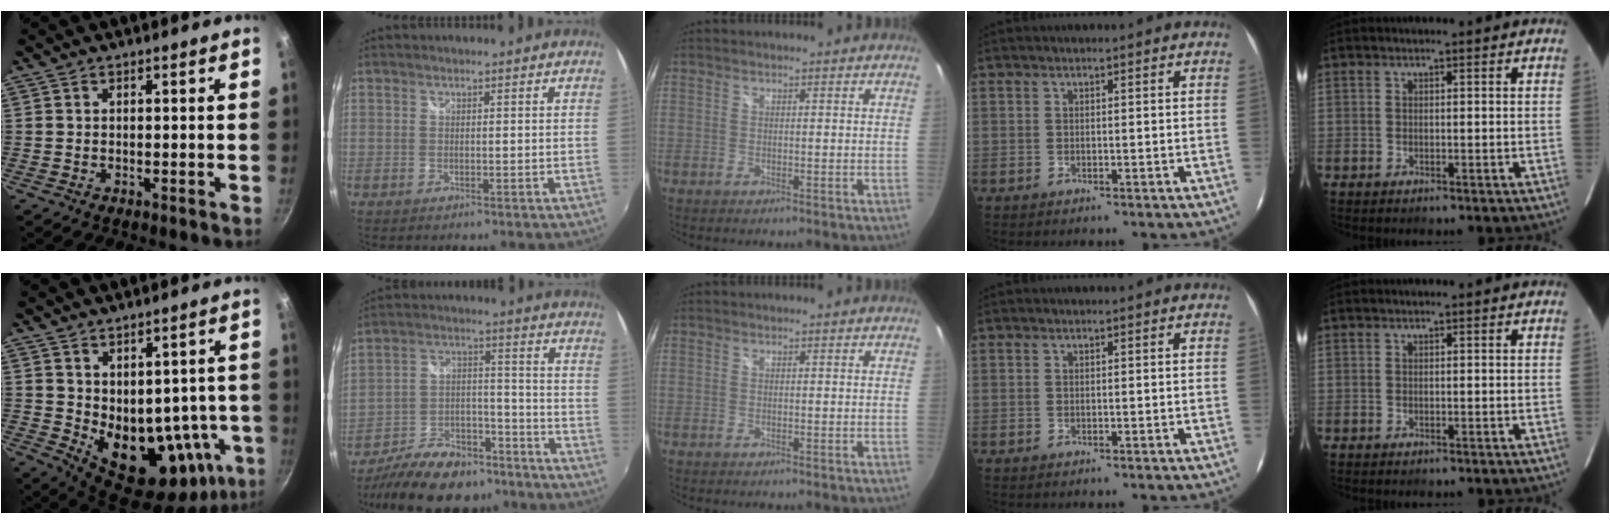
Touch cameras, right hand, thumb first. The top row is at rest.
{"thumb": {"total": 17.8, "force": [-1.0, 11.6, 13.5], "torque": [-0.135, -0.020, 0.018]}, "index": {"total": 19.6, "force": [-14.9, 9.1, 8.9], "torque": [-0.179, 0.019, -0.219]}}